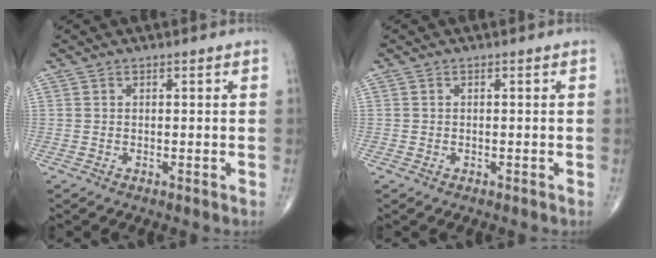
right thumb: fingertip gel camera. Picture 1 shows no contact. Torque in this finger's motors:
{"motor_torque": [0.04, 0.28, -0.18, -0.07, 0.04]}